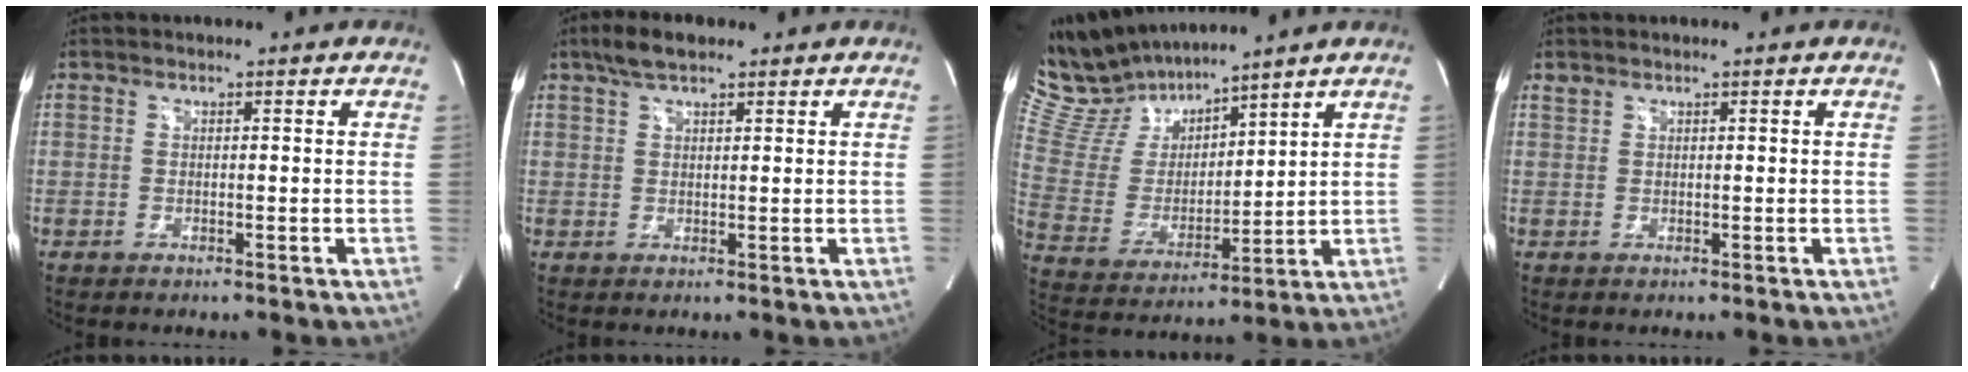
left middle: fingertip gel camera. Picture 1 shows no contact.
{"total": 4.3, "force": [3.1, 1.4, 2.6], "torque": [-0.061, 0.013, 0.059]}
{"total": 12.8, "force": [12.1, 2.9, 3.1], "torque": [-0.085, 0.010, 0.253]}
{"total": 0.7, "force": [0.7, 0.2, 0.0], "torque": [-0.008, 0.007, 0.017]}